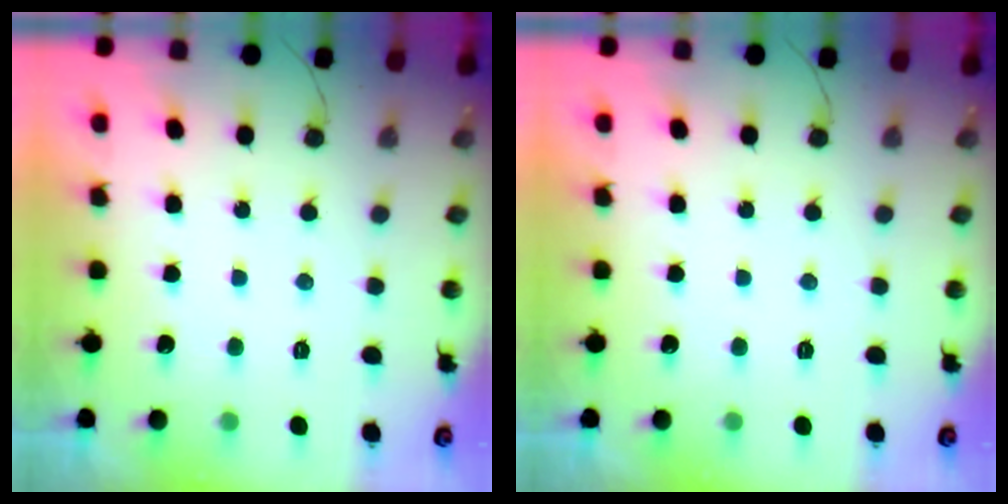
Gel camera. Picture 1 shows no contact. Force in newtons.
{"total": 0.0}